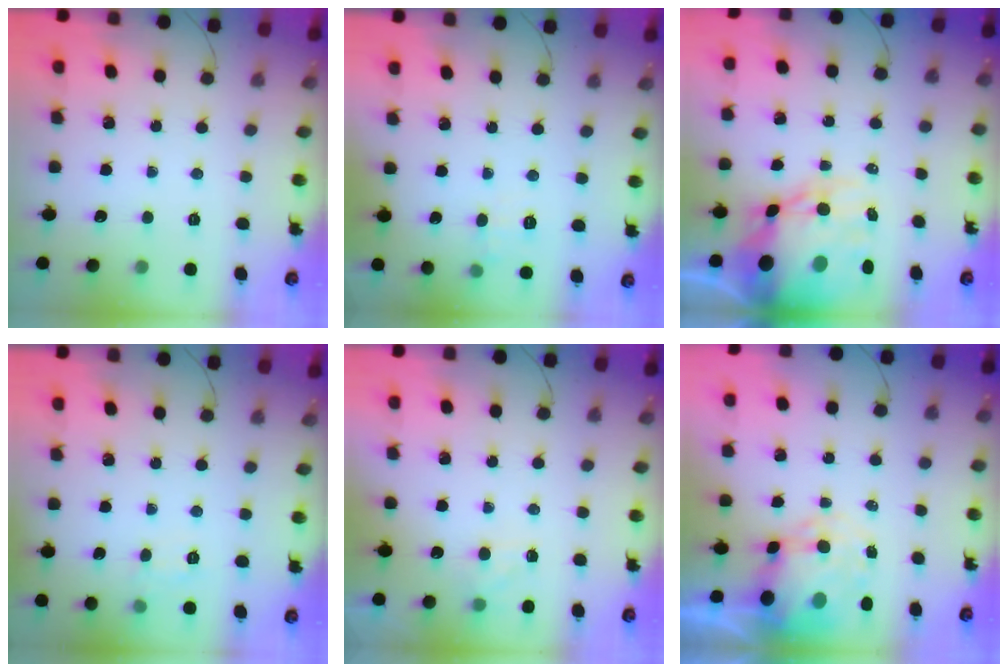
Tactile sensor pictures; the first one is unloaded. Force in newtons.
{"total": 5.7, "press": 5.5, "slide": 1.7}
{"total": 18.9, "press": 18.4, "slide": 4.6}
{"total": 6.4, "press": 6.2, "slide": 1.4}
{"total": 5.1, "press": 4.9, "slide": 1.5}
{"total": 10.2, "press": 9.9, "slide": 2.3}